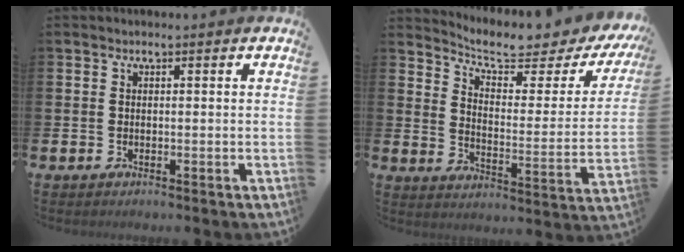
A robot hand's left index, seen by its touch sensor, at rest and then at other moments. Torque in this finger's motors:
{"motor_torque": [-0.03, -0.39, 0.17, 0.05]}